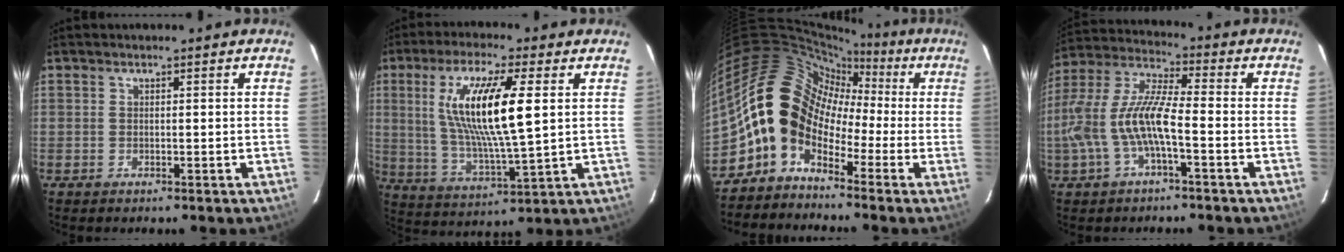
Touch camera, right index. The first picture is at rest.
{"total": 15.9, "force": [3.6, 2.6, 15.3], "torque": [-0.293, -0.005, 0.074]}
{"total": 13.7, "force": [-3.6, 11.2, 7.1], "torque": [-0.126, 0.031, -0.092]}
{"total": 13.1, "force": [-3.6, 3.2, 12.2], "torque": [-0.255, 0.001, -0.065]}